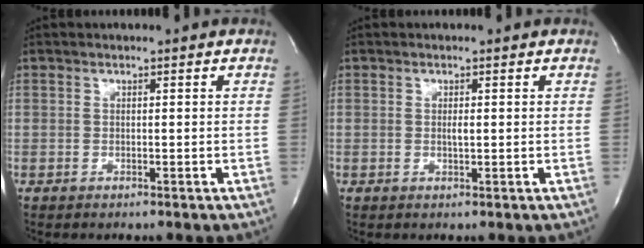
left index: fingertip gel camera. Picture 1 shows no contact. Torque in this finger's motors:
{"motor_torque": [0.33, -0.04, 0.02, 0.03]}